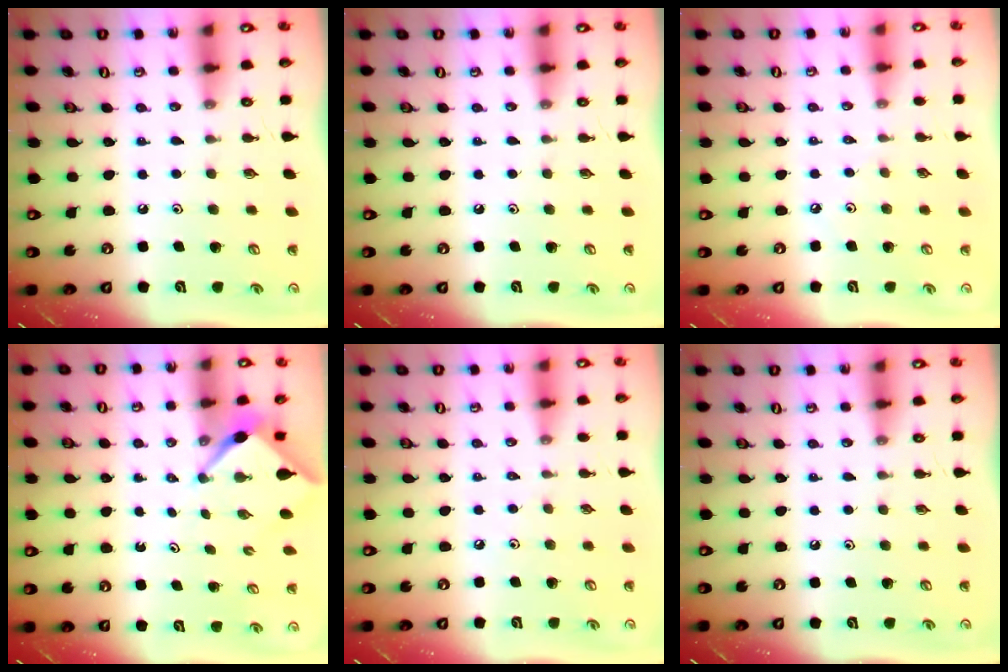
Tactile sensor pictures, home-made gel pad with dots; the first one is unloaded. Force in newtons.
{"total": 0.0}
{"total": 2.4, "press": 2.3, "slide": 0.5}
{"total": 2.6, "press": 2.5, "slide": 0.3}
{"total": 2.1, "press": 2.1, "slide": 0.4}
{"total": 0.0}